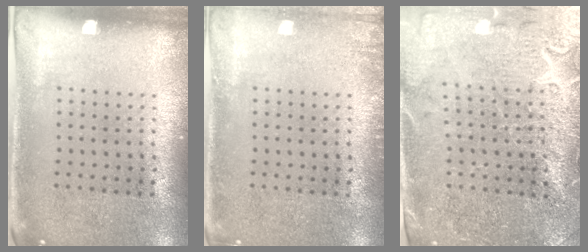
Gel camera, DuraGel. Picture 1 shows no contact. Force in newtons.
{"total": 1.1, "press": 1.1, "slide": 0.2}
{"total": 3.2, "press": 3.1, "slide": 1.0}